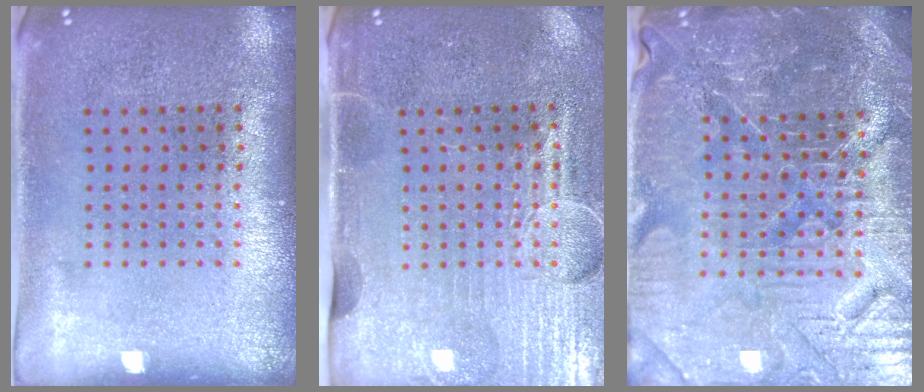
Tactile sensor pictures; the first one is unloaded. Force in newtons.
{"total": 4.3, "press": 3.8, "slide": 2.0}
{"total": 5.5, "press": 5.1, "slide": 2.0}